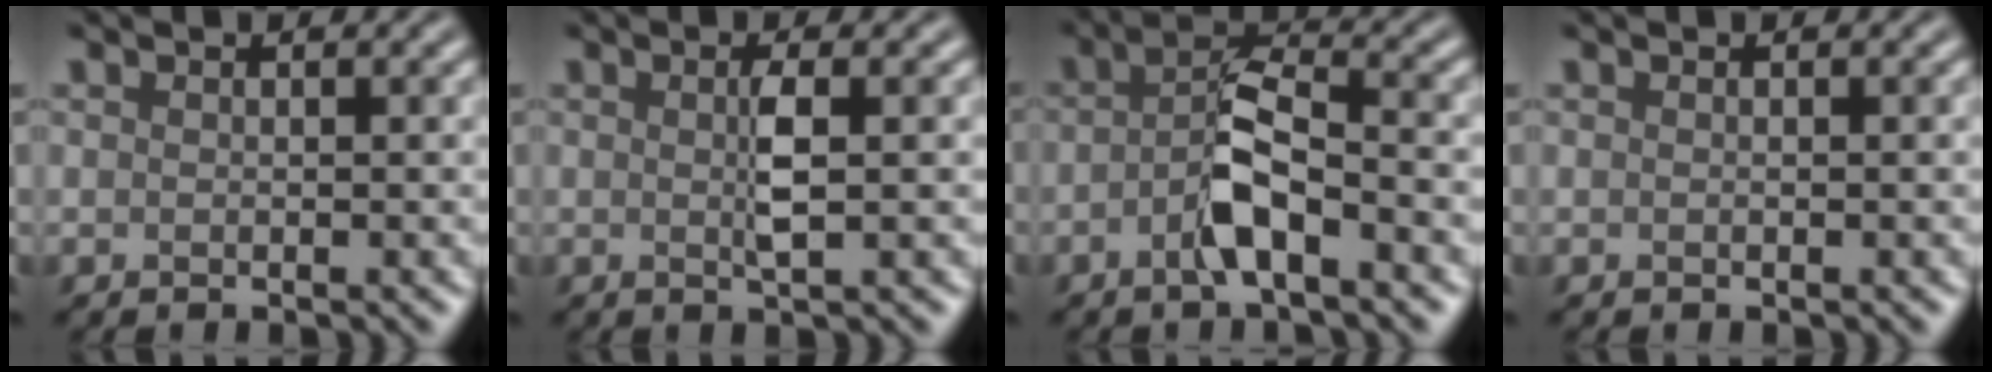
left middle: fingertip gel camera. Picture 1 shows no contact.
{"total": 2.0, "force": [0.1, 0.3, 2.0], "torque": [-0.038, 0.001, 0.002]}
{"total": 4.2, "force": [-1.8, 1.2, 3.6], "torque": [-0.072, 0.009, -0.040]}
{"total": 0.0}